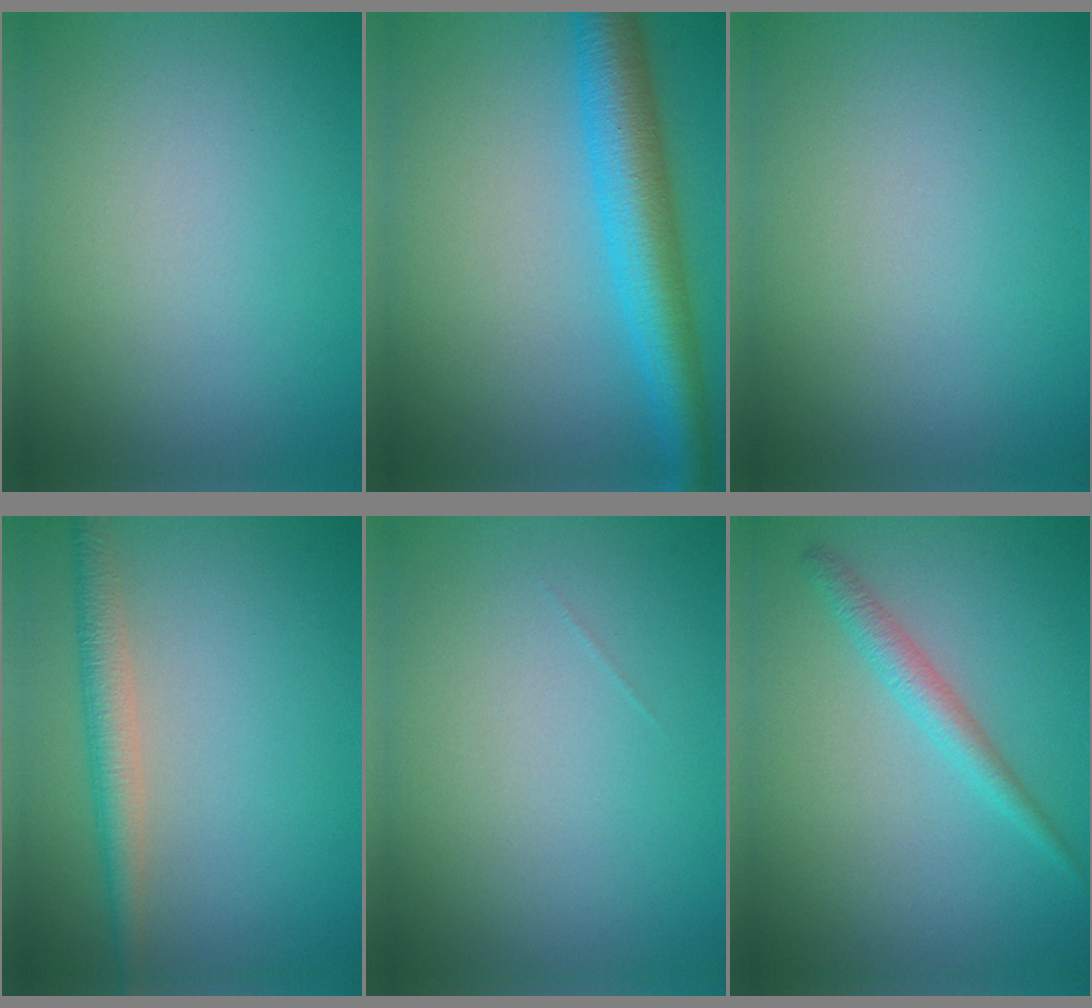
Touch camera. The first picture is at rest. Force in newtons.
{"total": 6.8, "press": 6.8, "slide": 0.3}
{"total": 0.0}
{"total": 3.0, "press": 3.0, "slide": 0.1}
{"total": 0.0}
{"total": 2.2, "press": 2.2, "slide": 0.1}